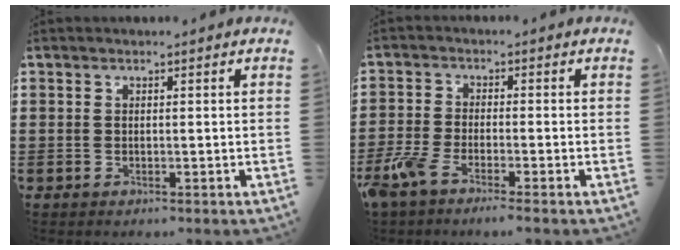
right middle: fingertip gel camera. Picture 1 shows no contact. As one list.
[{"total": 4.2, "force": [-3.2, 0.7, 2.6], "torque": [-0.080, -0.014, -0.069]}]